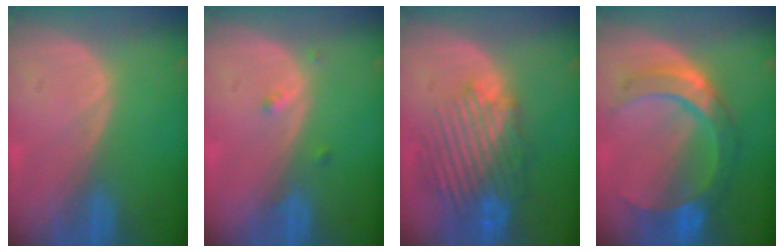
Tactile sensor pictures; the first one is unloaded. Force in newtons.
{"total": 1.6, "press": 1.3, "slide": 0.8}
{"total": 10.4, "press": 9.3, "slide": 4.6}
{"total": 8.5, "press": 8.5, "slide": 0.5}